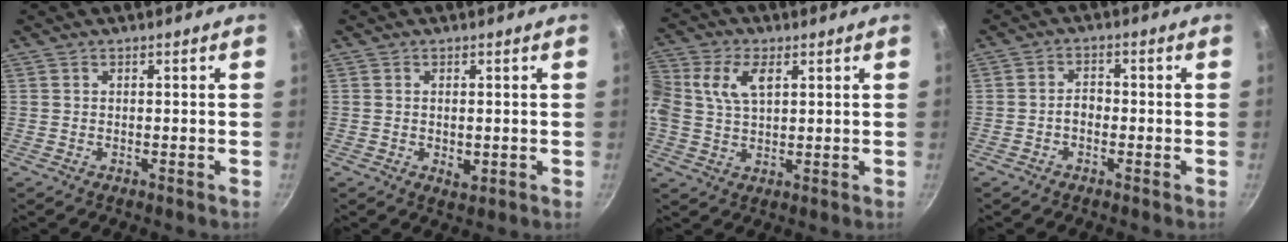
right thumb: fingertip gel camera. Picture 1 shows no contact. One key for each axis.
{"total": 2.4, "fx": -0.2, "fy": 1.4, "fz": 2.0, "tx": -0.030, "ty": -0.006, "tz": -0.001}
{"total": 11.5, "fx": 3.3, "fy": 7.6, "fz": 8.0, "tx": -0.167, "ty": 0.021, "tz": 0.056}
{"total": 2.6, "fx": -1.0, "fy": 1.8, "fz": 1.7, "tx": -0.017, "ty": 0.018, "tz": -0.021}